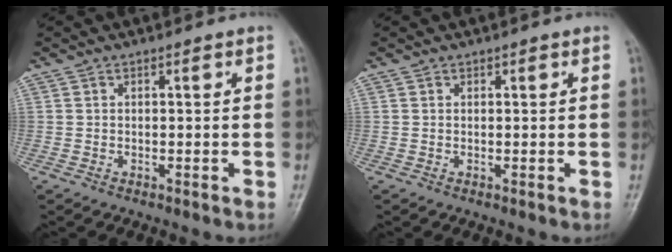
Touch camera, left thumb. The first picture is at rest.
{"total": 0.0}